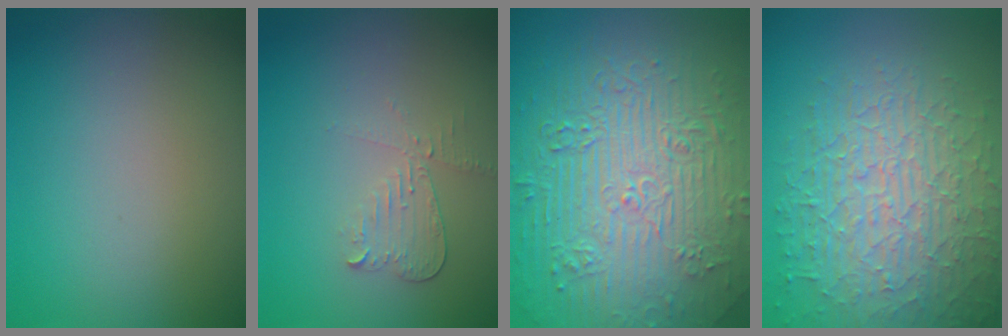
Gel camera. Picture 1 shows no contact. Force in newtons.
{"total": 2.1, "press": 2.0, "slide": 0.5}
{"total": 11.0, "press": 7.4, "slide": 8.2}
{"total": 8.8, "press": 6.1, "slide": 6.3}